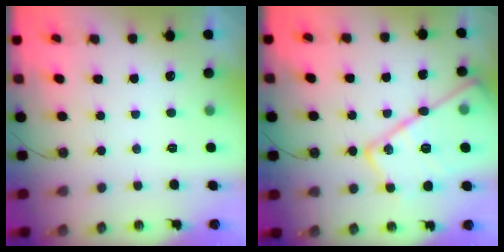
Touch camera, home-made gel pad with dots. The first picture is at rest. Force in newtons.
{"total": 24.7, "press": 24.5, "slide": 2.7}